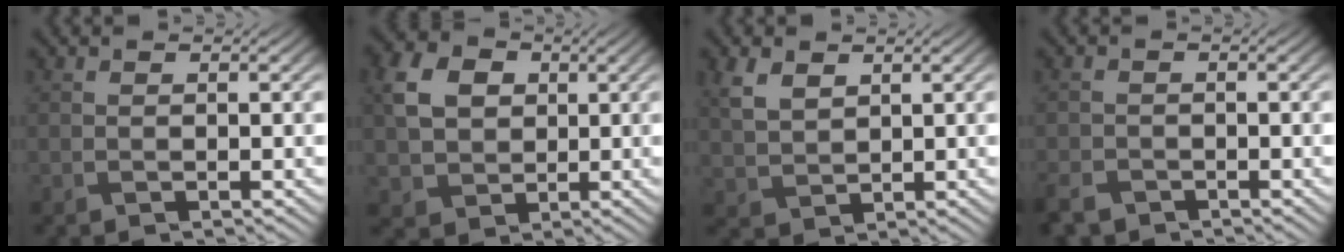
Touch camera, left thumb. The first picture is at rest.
{"total": 6.9, "force": [1.0, 5.8, 3.6], "torque": [-0.101, 0.007, 0.016]}
{"total": 4.3, "force": [2.0, 2.9, 2.5], "torque": [-0.068, -0.001, 0.045]}
{"total": 3.1, "force": [-2.5, 1.4, 0.9], "torque": [-0.027, -0.011, -0.056]}